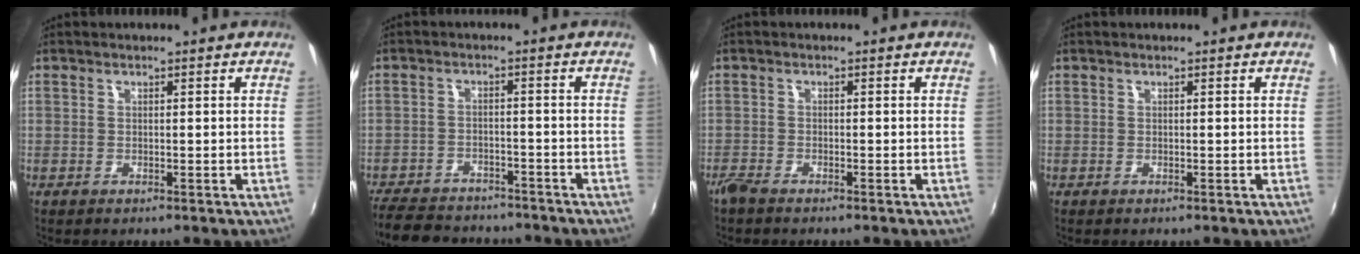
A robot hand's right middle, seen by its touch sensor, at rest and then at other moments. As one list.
[{"total": 14.5, "force": [-12.3, 5.6, 5.3], "torque": [-0.137, -0.003, -0.184]}, {"total": 2.2, "force": [-2.0, 0.5, 0.8], "torque": [-0.024, -0.007, -0.041]}, {"total": 0.0}]